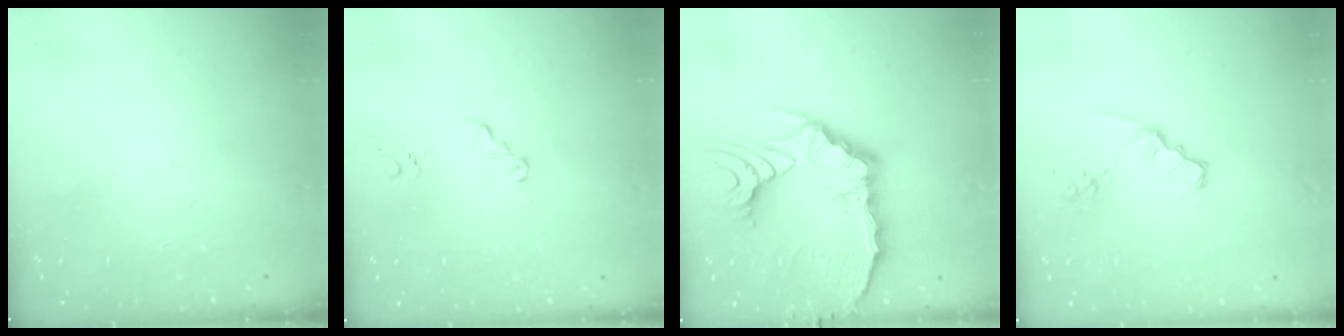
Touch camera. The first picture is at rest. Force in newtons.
{"total": 4.8, "press": 2.2, "slide": 4.3}
{"total": 17.7, "press": 17.5, "slide": 2.2}
{"total": 2.1, "press": 2.1, "slide": 0.3}